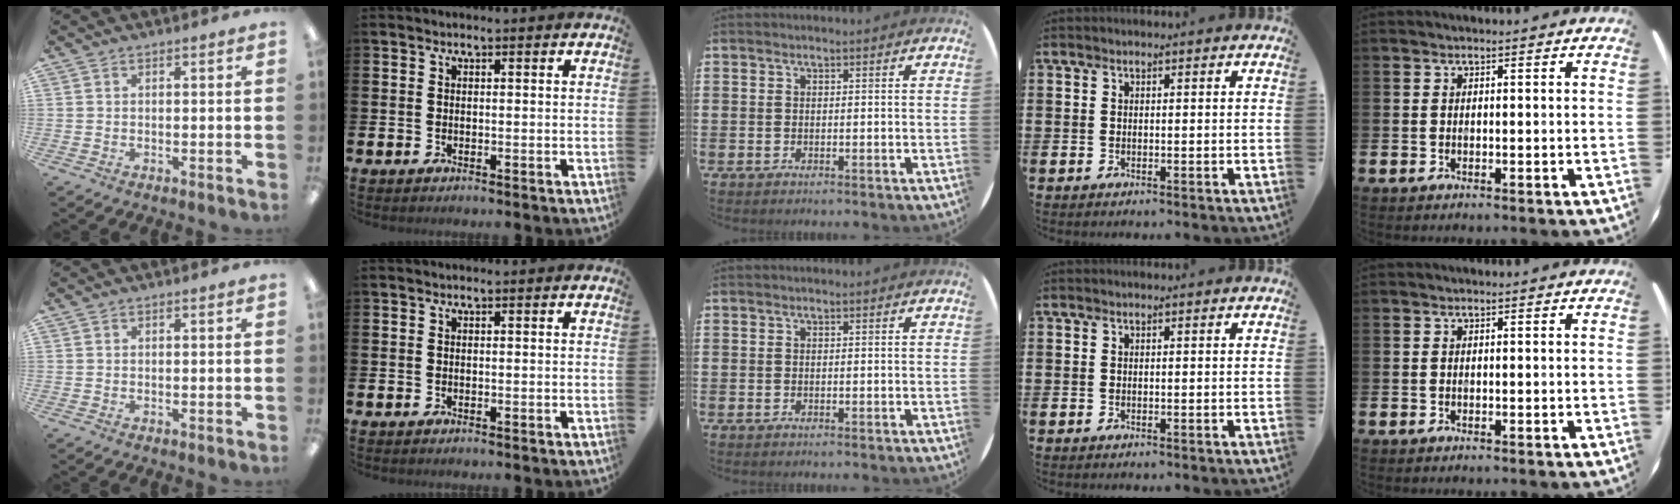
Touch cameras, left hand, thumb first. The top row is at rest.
{}